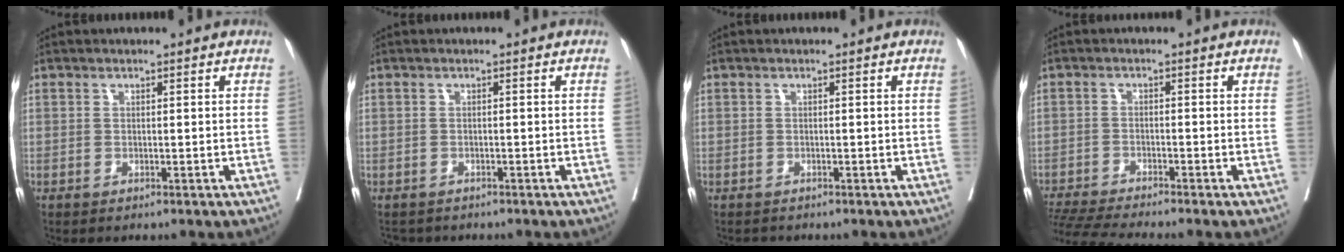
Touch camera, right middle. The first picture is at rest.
{"total": 3.1, "force": [-2.7, 1.3, 0.4], "torque": [-0.011, -0.005, -0.040]}
{"total": 0.8, "force": [-0.7, 0.3, -0.1], "torque": [-0.010, -0.003, -0.014]}
{"total": 8.2, "force": [-7.5, -1.4, 3.0], "torque": [-0.050, -0.019, -0.132]}